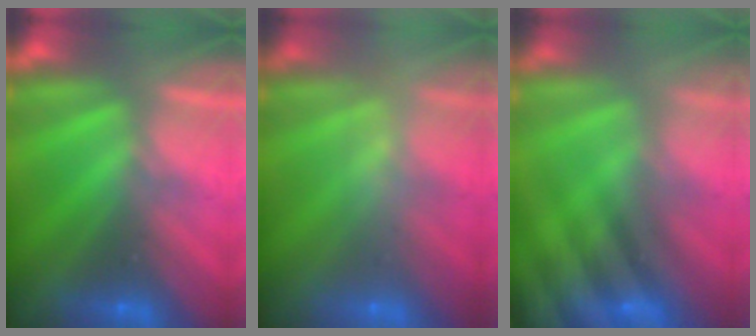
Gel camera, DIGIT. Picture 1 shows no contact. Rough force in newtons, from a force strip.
{"total": 2.3}
{"total": 8.6}